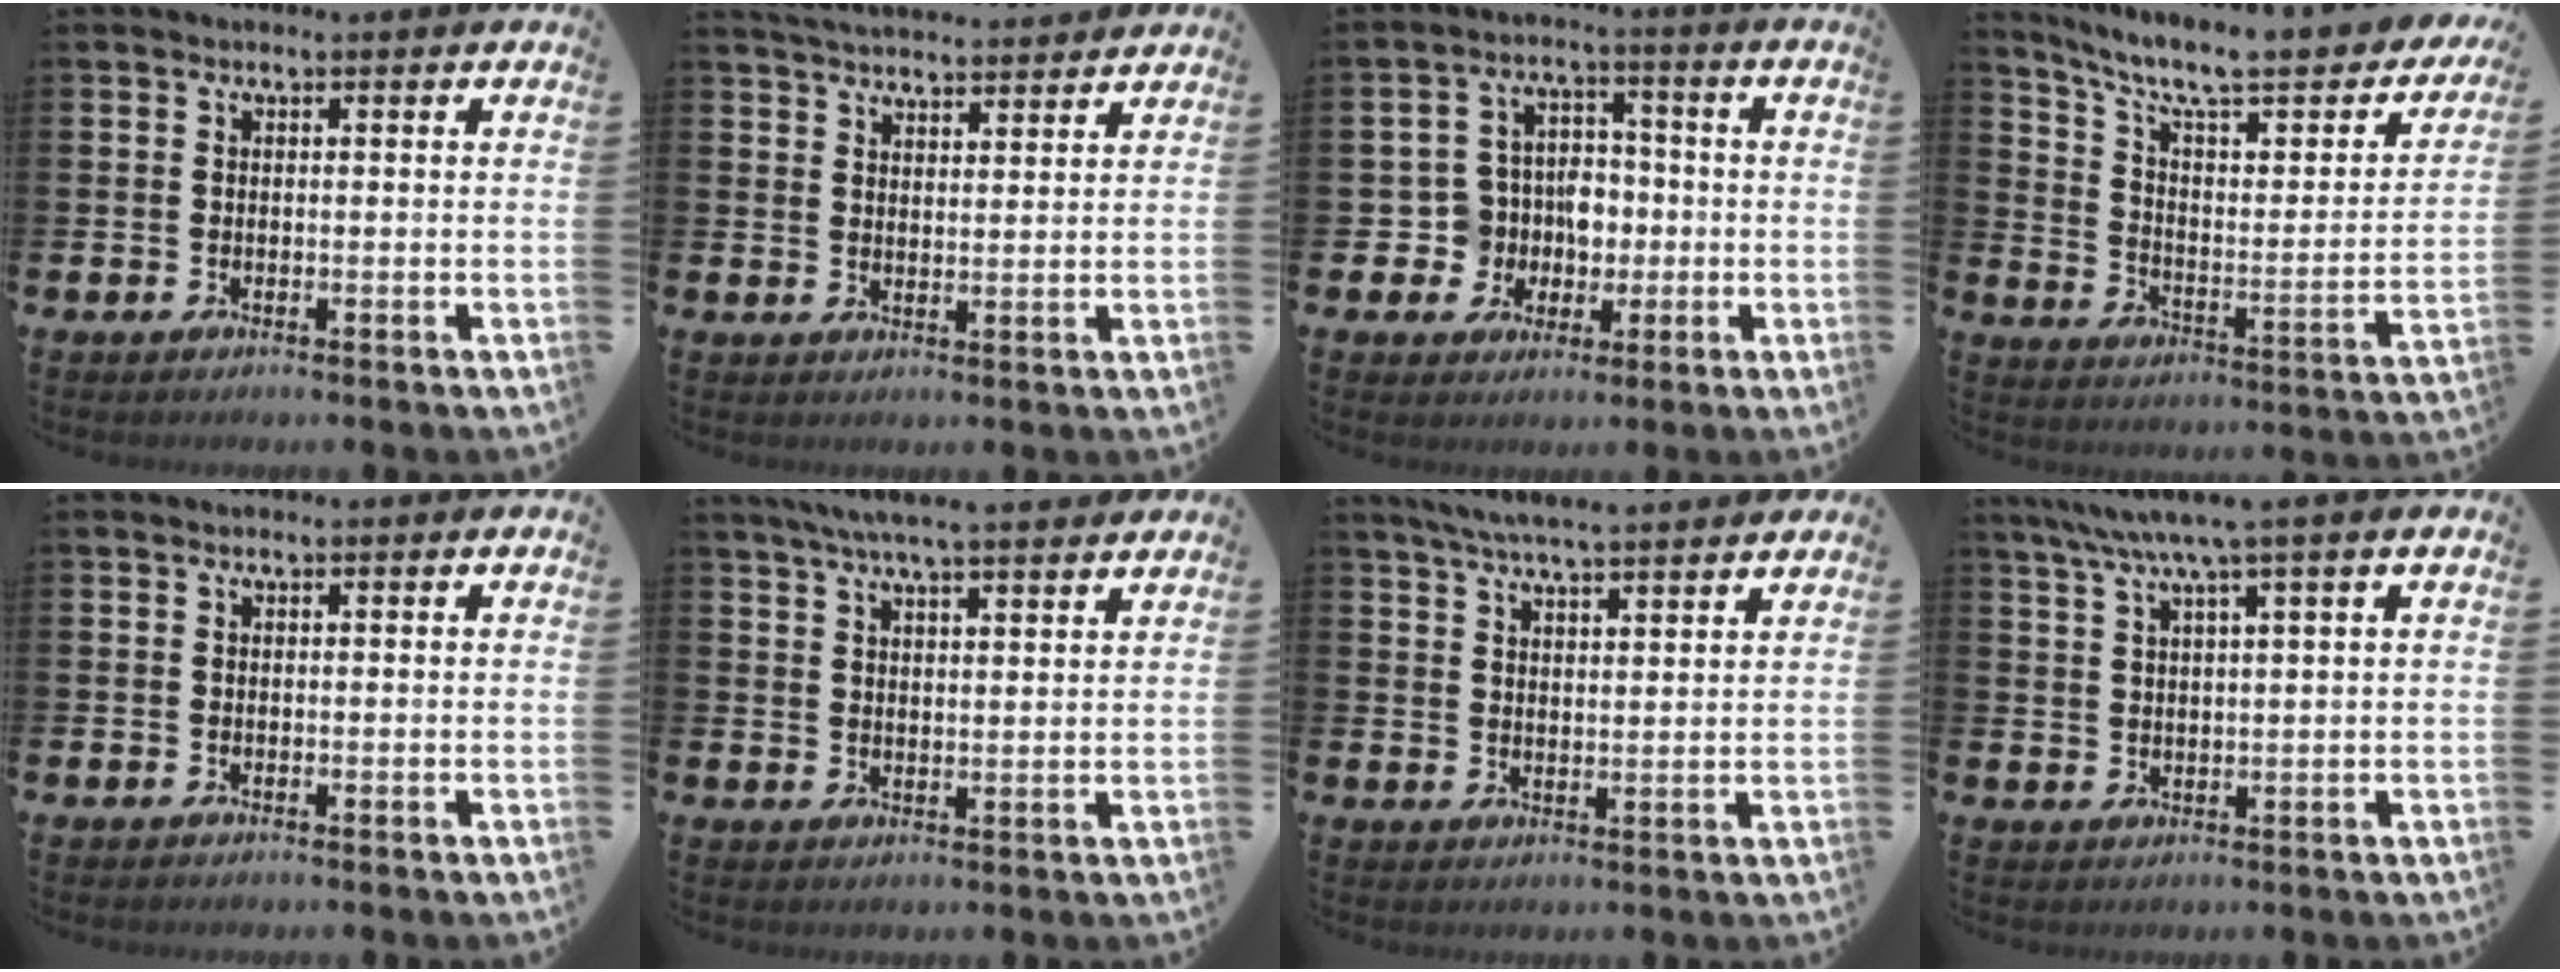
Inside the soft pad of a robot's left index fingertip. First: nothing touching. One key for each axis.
{"total": 4.4, "fx": 4.4, "fy": 0.3, "fz": 0.1, "tx": -0.011, "ty": -0.025, "tz": 0.080}
{"total": 6.4, "fx": -0.6, "fy": 6.2, "fz": 1.5, "tx": -0.039, "ty": 0.005, "tz": -0.014}
{"total": 9.6, "fx": 7.6, "fy": 2.5, "fz": 5.3, "tx": -0.119, "ty": -0.060, "tz": 0.121}
{"total": 0.0}
{"total": 6.1, "fx": 5.8, "fy": 0.1, "fz": 2.0, "tx": -0.050, "ty": -0.022, "tz": 0.104}
{"total": 5.6, "fx": 5.4, "fy": -0.1, "fz": 1.4, "tx": -0.045, "ty": -0.024, "tz": 0.098}
{"total": 5.5, "fx": 4.3, "fy": -0.1, "fz": 3.5, "tx": -0.081, "ty": -0.010, "tz": 0.074}